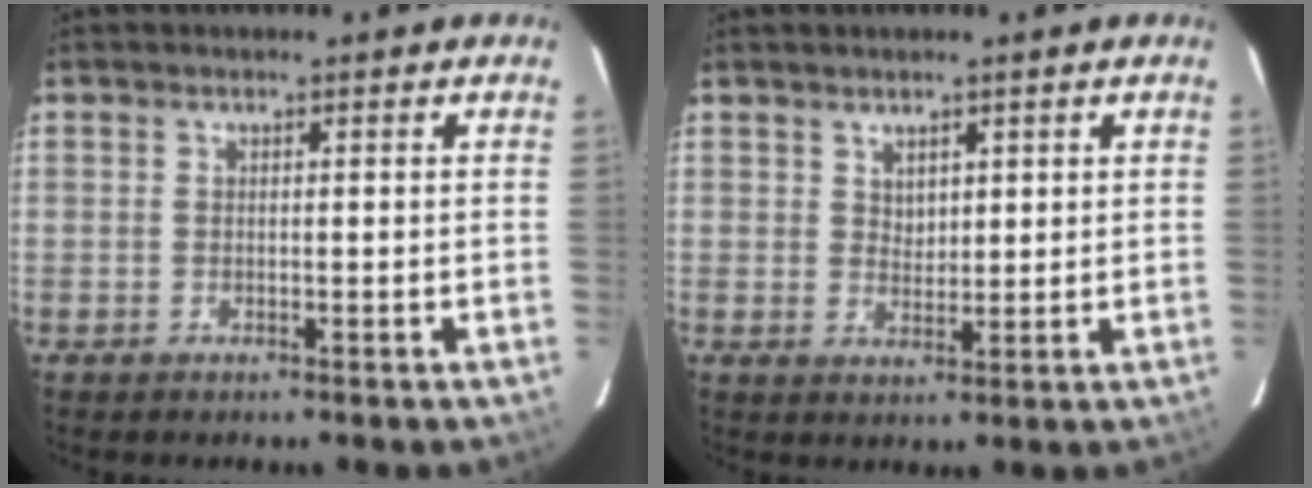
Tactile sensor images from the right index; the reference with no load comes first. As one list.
[{"total": 2.7, "force": [1.7, 1.8, 1.2], "torque": [-0.013, 0.001, 0.032]}]